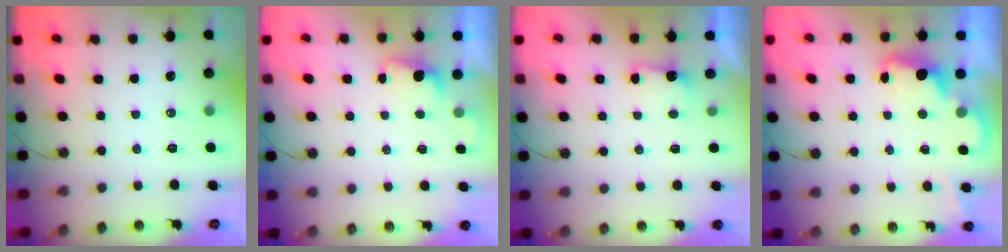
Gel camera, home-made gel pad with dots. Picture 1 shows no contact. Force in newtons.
{"total": 1.4, "press": 1.1, "slide": 0.8}
{"total": 2.1, "press": 1.9, "slide": 0.9}
{"total": 2.4, "press": 2.4, "slide": 0.5}